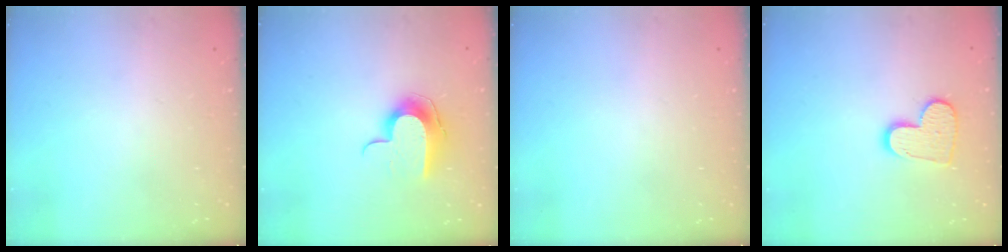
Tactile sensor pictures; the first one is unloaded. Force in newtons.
{"total": 9.9, "press": 9.8, "slide": 0.5}
{"total": 0.0}
{"total": 11.6, "press": 11.6, "slide": 0.8}